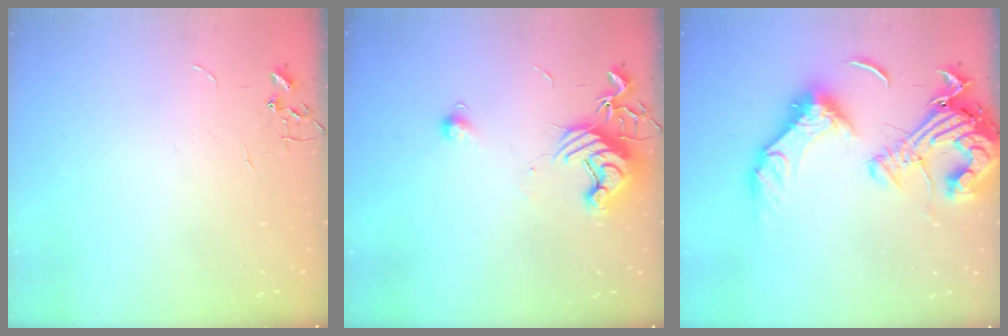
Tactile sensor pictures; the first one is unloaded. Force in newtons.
{"total": 11.4, "press": 11.4, "slide": 0.8}
{"total": 22.6, "press": 22.3, "slide": 3.7}